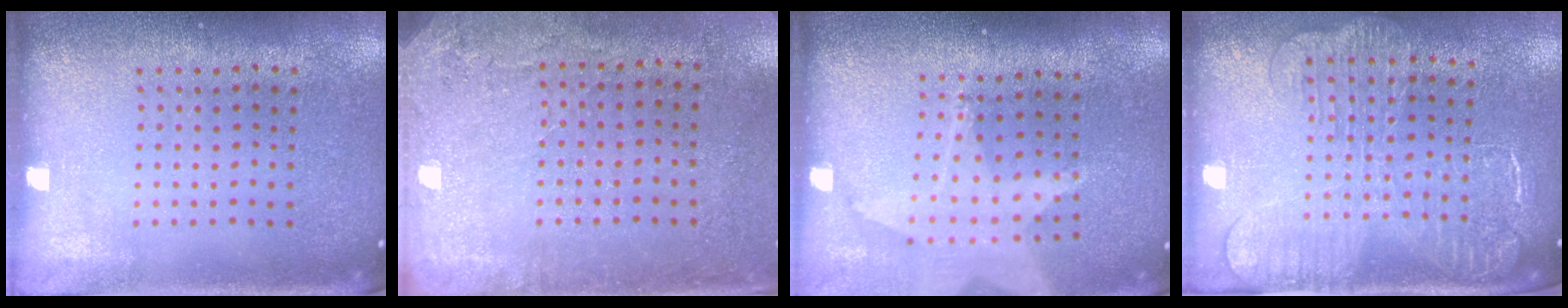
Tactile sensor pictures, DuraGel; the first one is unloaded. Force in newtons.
{"total": 2.8, "press": 2.3, "slide": 1.6}
{"total": 1.8, "press": 1.5, "slide": 1.0}
{"total": 2.3, "press": 2.0, "slide": 1.3}